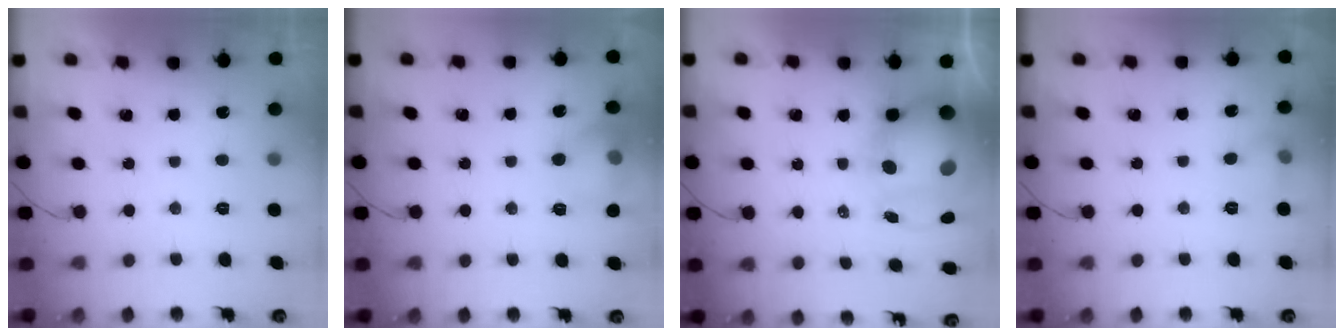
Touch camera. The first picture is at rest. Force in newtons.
{"total": 10.6, "press": 10.6, "slide": 0.5}
{"total": 15.6, "press": 15.3, "slide": 3.2}
{"total": 5.6, "press": 5.4, "slide": 1.5}